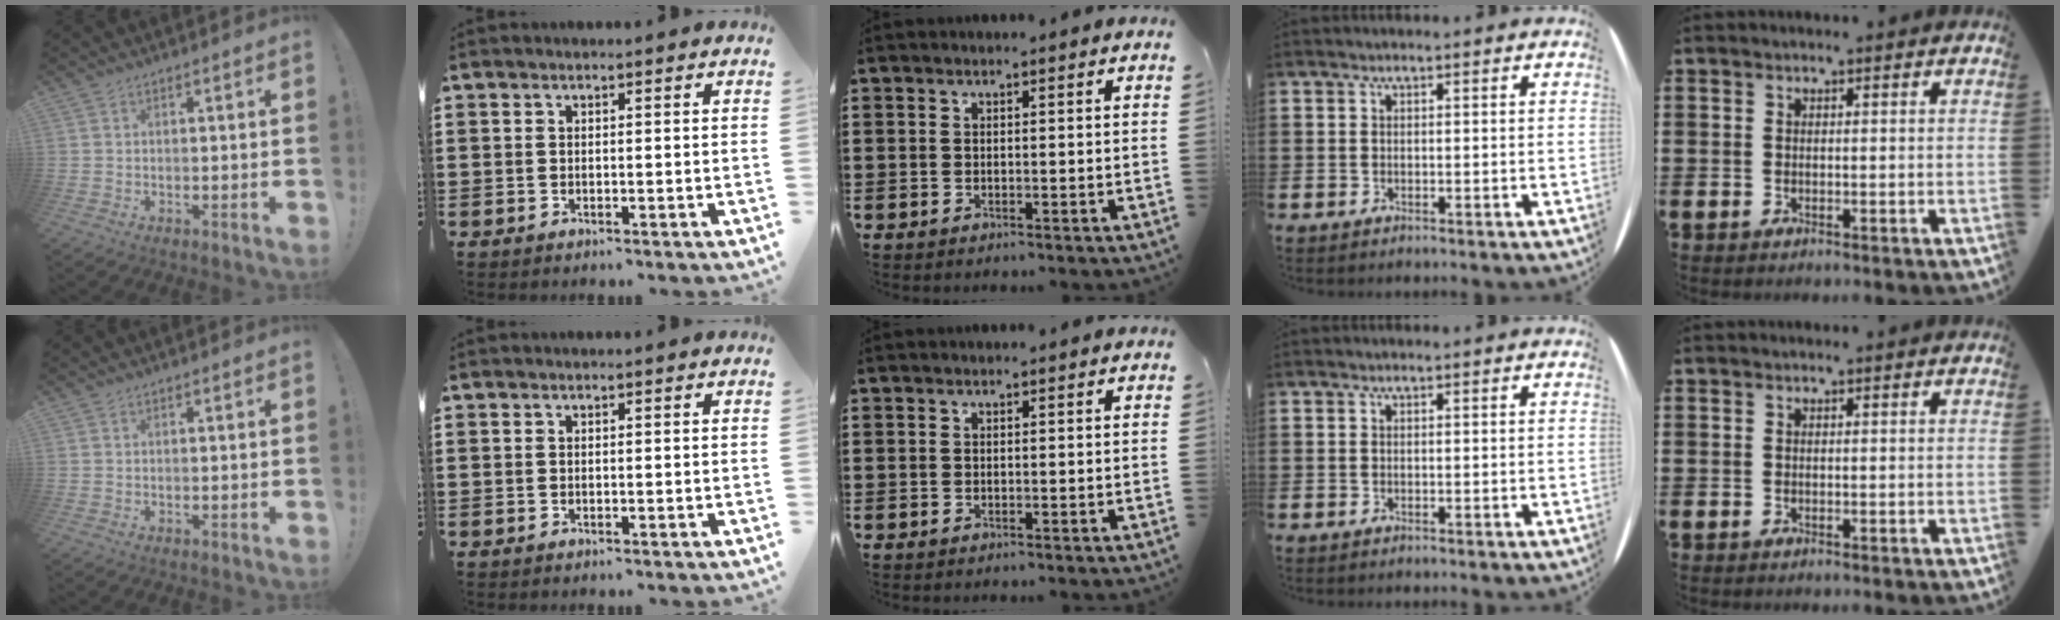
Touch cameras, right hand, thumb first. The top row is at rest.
{}